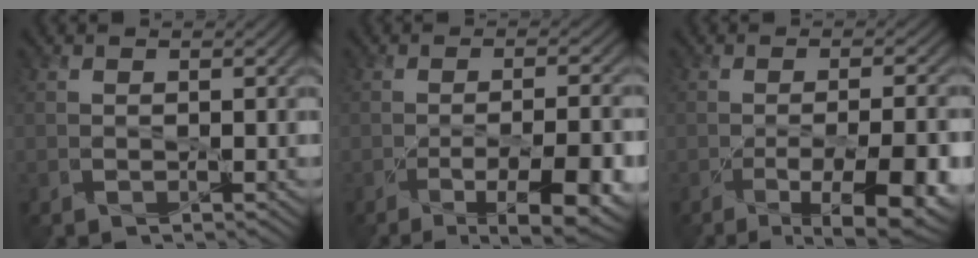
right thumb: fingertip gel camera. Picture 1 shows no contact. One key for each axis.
{"total": 10.5, "fx": -5.0, "fy": 3.1, "fz": 8.8, "tx": -0.125, "ty": -0.009, "tz": -0.061}
{"total": 11.5, "fx": -5.0, "fy": 3.5, "fz": 9.7, "tx": -0.122, "ty": -0.010, "tz": -0.059}